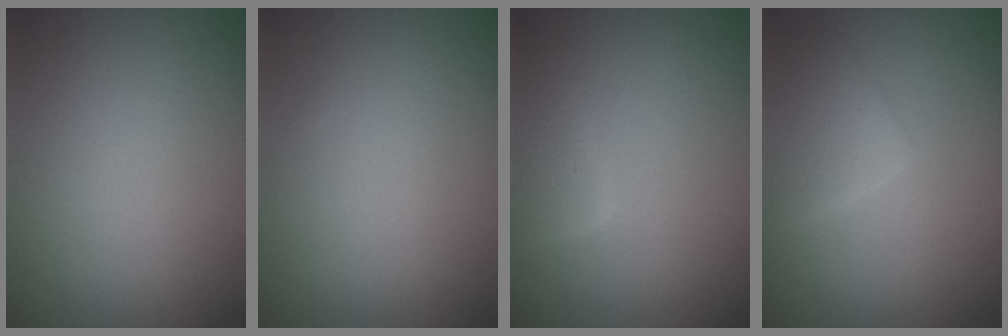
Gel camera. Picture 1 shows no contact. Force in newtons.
{"total": 0.0}
{"total": 2.8, "press": 2.8, "slide": 0.3}
{"total": 2.9, "press": 2.9, "slide": 0.1}